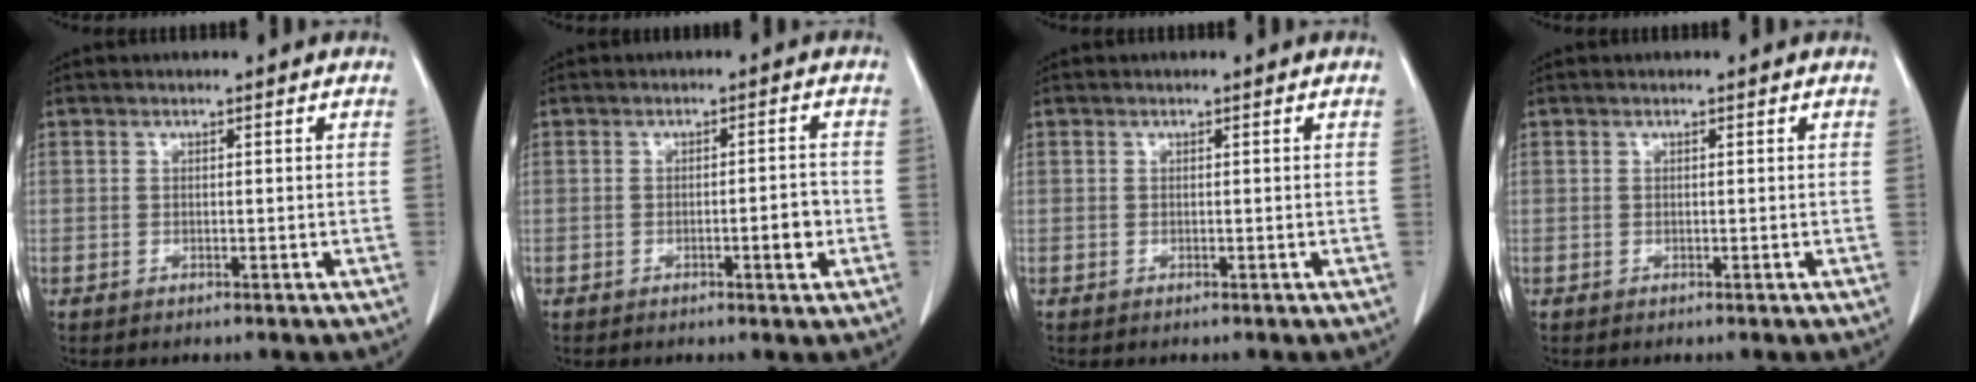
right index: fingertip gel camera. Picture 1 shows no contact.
{"total": 3.2, "force": [-1.0, 0.6, 3.0], "torque": [-0.041, 0.001, -0.013]}
{"total": 0.0}
{"total": 0.0}